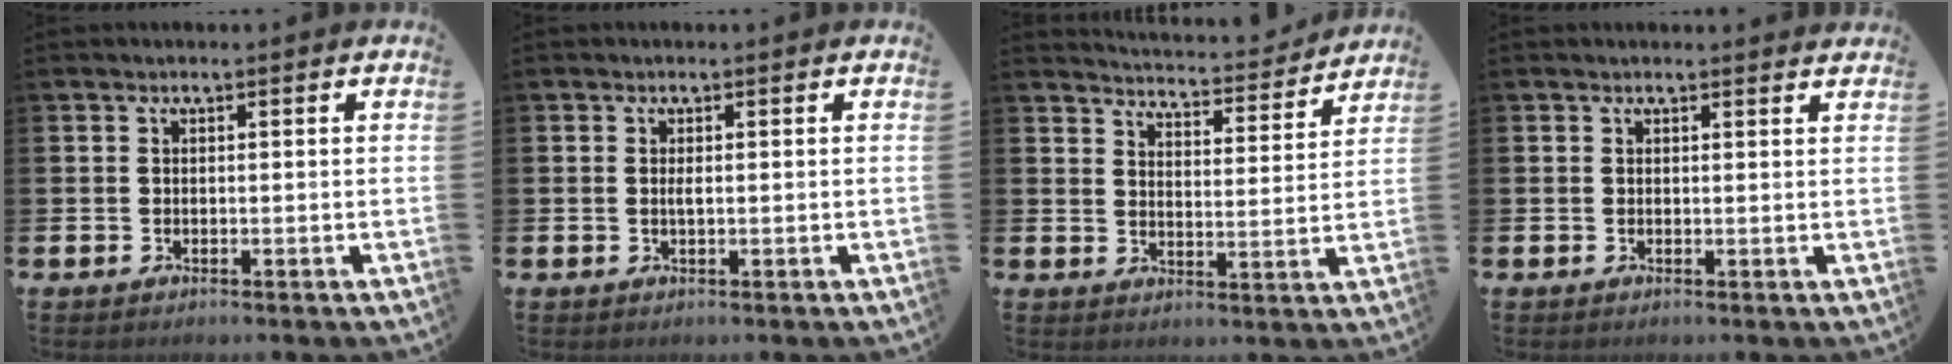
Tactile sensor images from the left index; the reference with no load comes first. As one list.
[{"total": 0.7, "force": [0.1, 0.1, 0.7], "torque": [-0.013, -0.001, 0.001]}, {"total": 4.5, "force": [4.4, 0.2, 0.2], "torque": [-0.020, -0.041, 0.072]}, {"total": 0.8, "force": [0.7, 0.0, 0.1], "torque": [0.007, -0.004, 0.012]}]